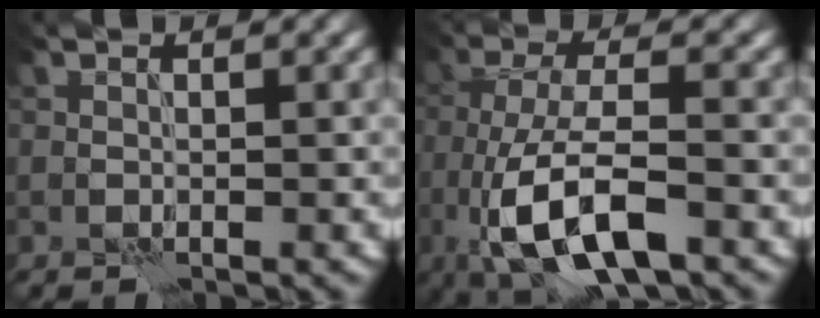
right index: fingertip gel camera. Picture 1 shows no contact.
{"total": 9.2, "force": [-3.9, 3.3, 7.6], "torque": [-0.149, -0.006, -0.074]}